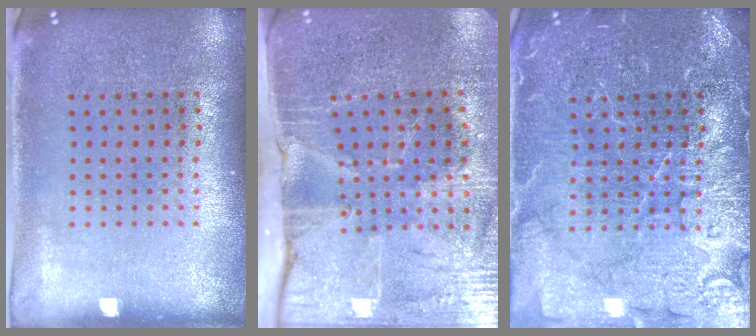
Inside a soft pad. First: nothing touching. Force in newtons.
{"total": 4.3, "press": 3.7, "slide": 2.2}
{"total": 6.7, "press": 6.6, "slide": 1.0}